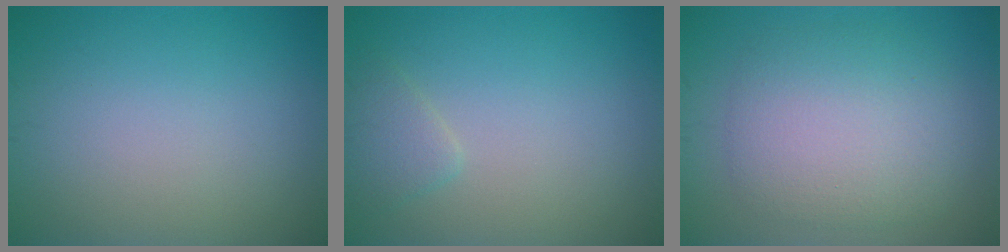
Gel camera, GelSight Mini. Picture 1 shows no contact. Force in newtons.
{"total": 1.6, "press": 1.6, "slide": 0.2}
{"total": 6.0, "press": 6.0, "slide": 0.3}